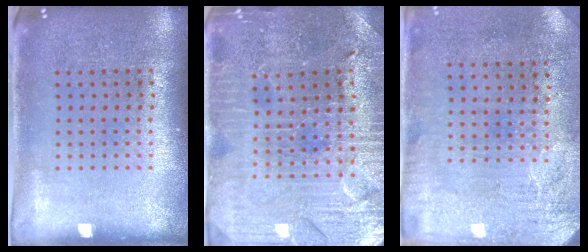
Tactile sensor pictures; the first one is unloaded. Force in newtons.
{"total": 3.3, "press": 3.2, "slide": 0.5}
{"total": 3.5, "press": 2.8, "slide": 2.0}